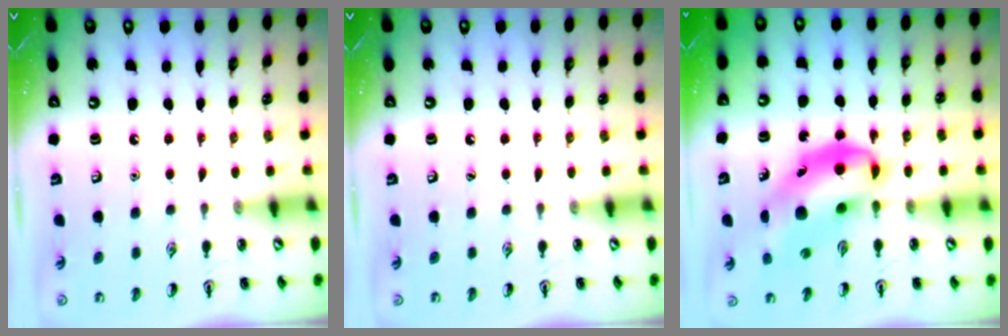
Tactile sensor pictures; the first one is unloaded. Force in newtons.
{"total": 0.0}
{"total": 11.9, "press": 11.5, "slide": 3.1}